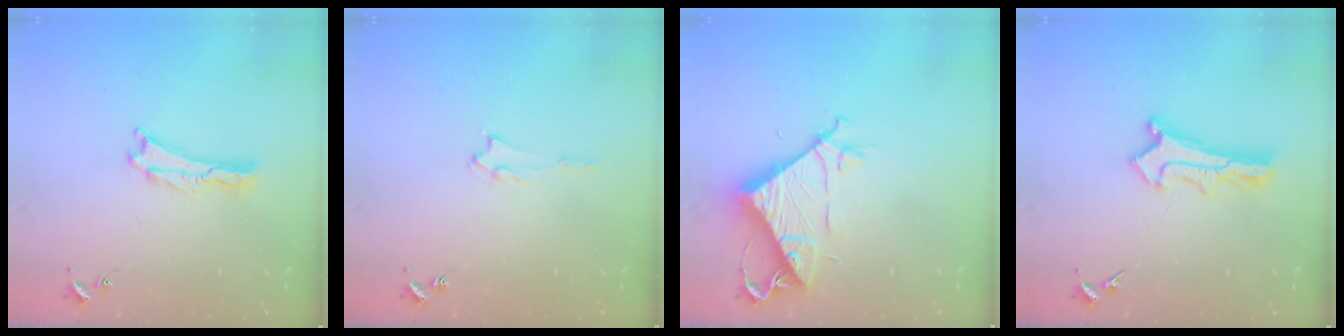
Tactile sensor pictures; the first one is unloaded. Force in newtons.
{"total": 1.3, "press": 1.3, "slide": 0.2}
{"total": 9.5, "press": 9.5, "slide": 0.4}
{"total": 2.9, "press": 2.9, "slide": 0.3}